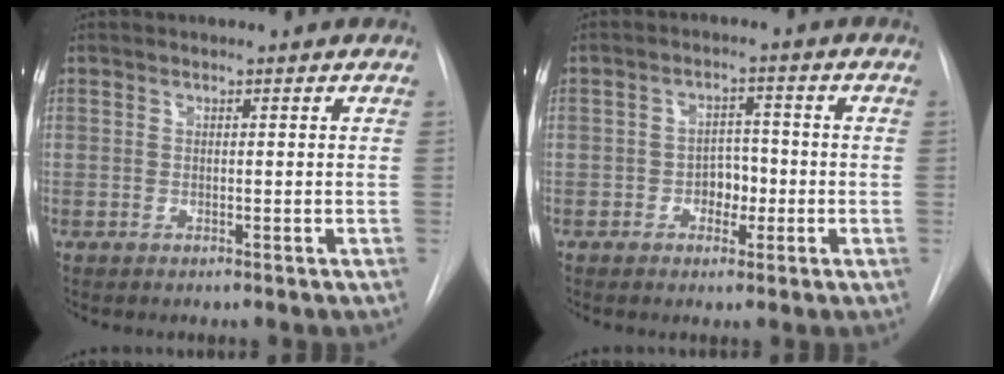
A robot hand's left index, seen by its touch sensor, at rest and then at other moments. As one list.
[{"total": 3.6, "force": [-1.4, 2.5, 2.3], "torque": [-0.026, 0.004, -0.022]}]